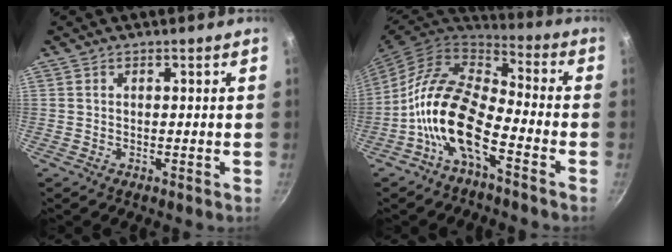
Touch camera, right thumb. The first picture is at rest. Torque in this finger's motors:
{"motor_torque": [0.20, 0.86, 1.76, -1.03, 0.44]}